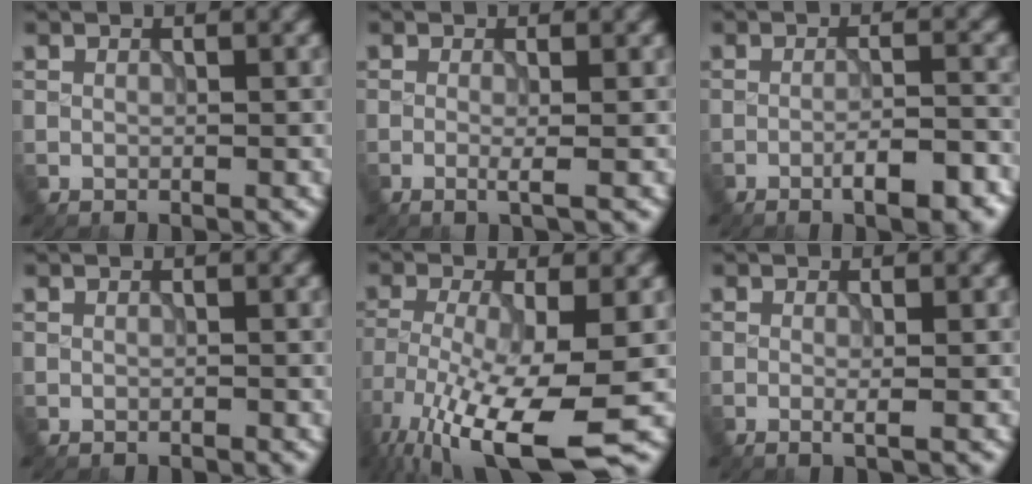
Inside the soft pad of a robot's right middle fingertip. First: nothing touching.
{"total": 1.5, "force": [-0.3, 0.2, 1.5], "torque": [-0.025, -0.003, -0.010]}
{"total": 4.9, "force": [-2.7, 1.0, 3.9], "torque": [-0.061, 0.006, -0.039]}
{"total": 0.0}
{"total": 12.6, "force": [-6.5, 3.4, 10.3], "torque": [-0.213, -0.031, -0.105]}
{"total": 1.1, "force": [-0.2, 0.2, 1.1], "torque": [-0.018, -0.003, -0.006]}